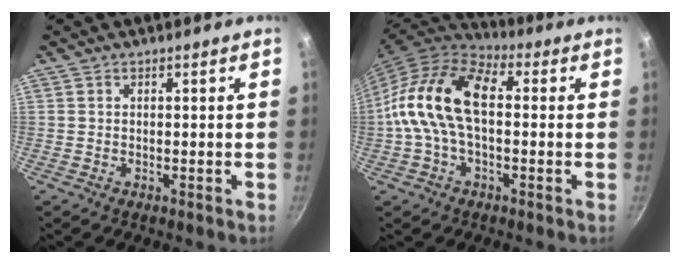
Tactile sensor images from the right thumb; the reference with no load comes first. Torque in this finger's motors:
{"motor_torque": [0.37, 1.47, 1.08, -0.95, 0.44]}